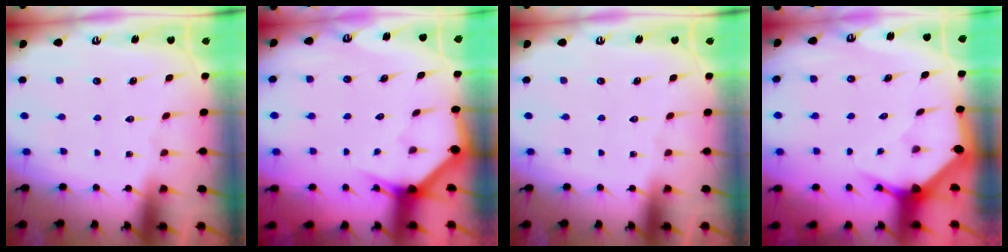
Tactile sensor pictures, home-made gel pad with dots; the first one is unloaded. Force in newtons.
{"total": 3.1, "press": 3.1, "slide": 0.1}
{"total": 0.0}
{"total": 4.6, "press": 4.6, "slide": 0.2}